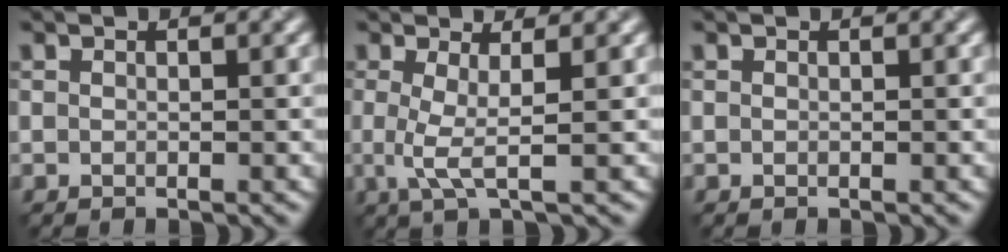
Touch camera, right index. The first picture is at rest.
{"total": 2.6, "force": [-0.4, 0.4, 2.5], "torque": [-0.049, 0.001, -0.002]}
{"total": 0.0}